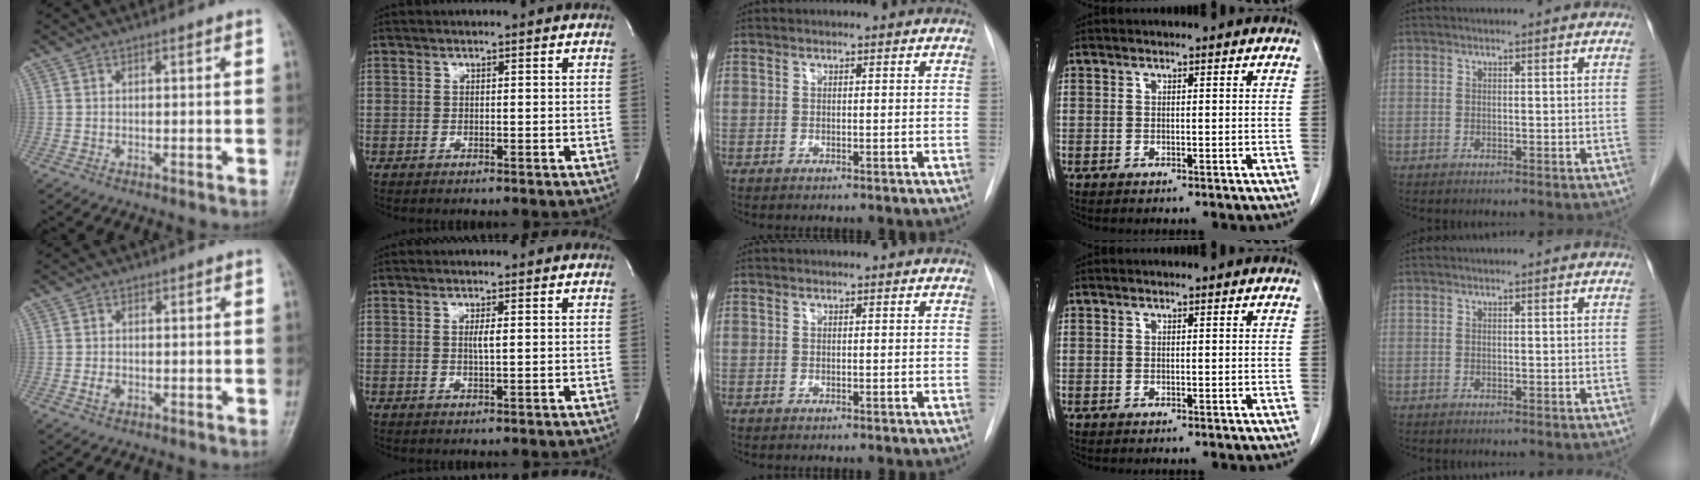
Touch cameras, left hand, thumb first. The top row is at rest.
{"thumb": {"total": 1.7, "force": [-0.4, 1.3, 1.0], "torque": [-0.013, 0.001, -0.009]}, "index": {"total": 1.5, "force": [0.1, 0.0, 1.5], "torque": [-0.033, -0.003, 0.001]}}